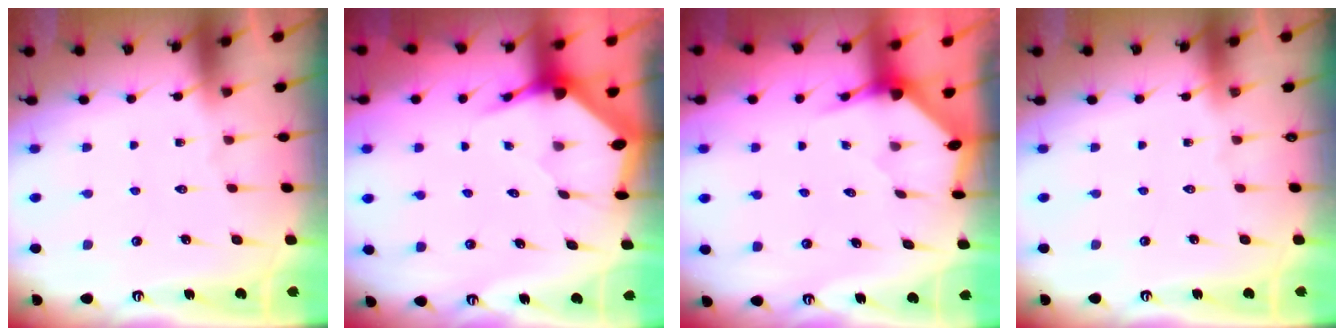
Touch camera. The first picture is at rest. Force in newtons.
{"total": 3.8, "press": 3.8, "slide": 0.5}
{"total": 3.3, "press": 3.3, "slide": 0.3}
{"total": 0.0}